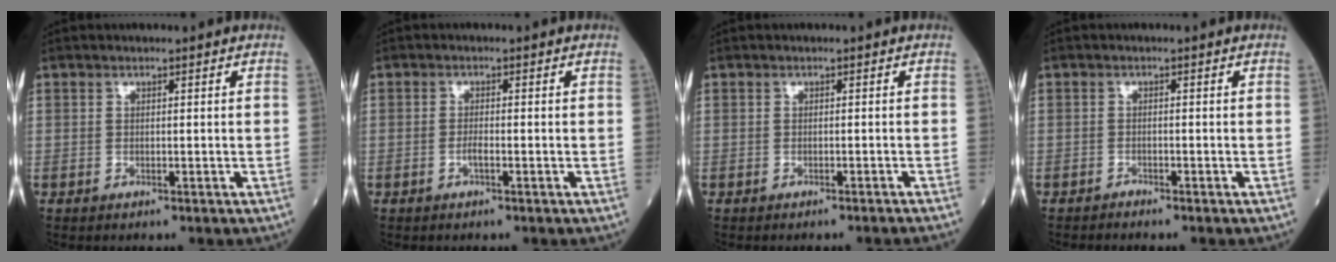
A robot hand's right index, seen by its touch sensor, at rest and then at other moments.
{"total": 1.2, "force": [-0.6, 0.1, 1.1], "torque": [-0.022, 0.002, -0.012]}
{"total": 2.5, "force": [-2.2, -0.6, 1.0], "torque": [-0.012, 0.004, -0.027]}
{"total": 0.8, "force": [-0.7, -0.1, -0.1], "torque": [0.000, -0.002, -0.013]}